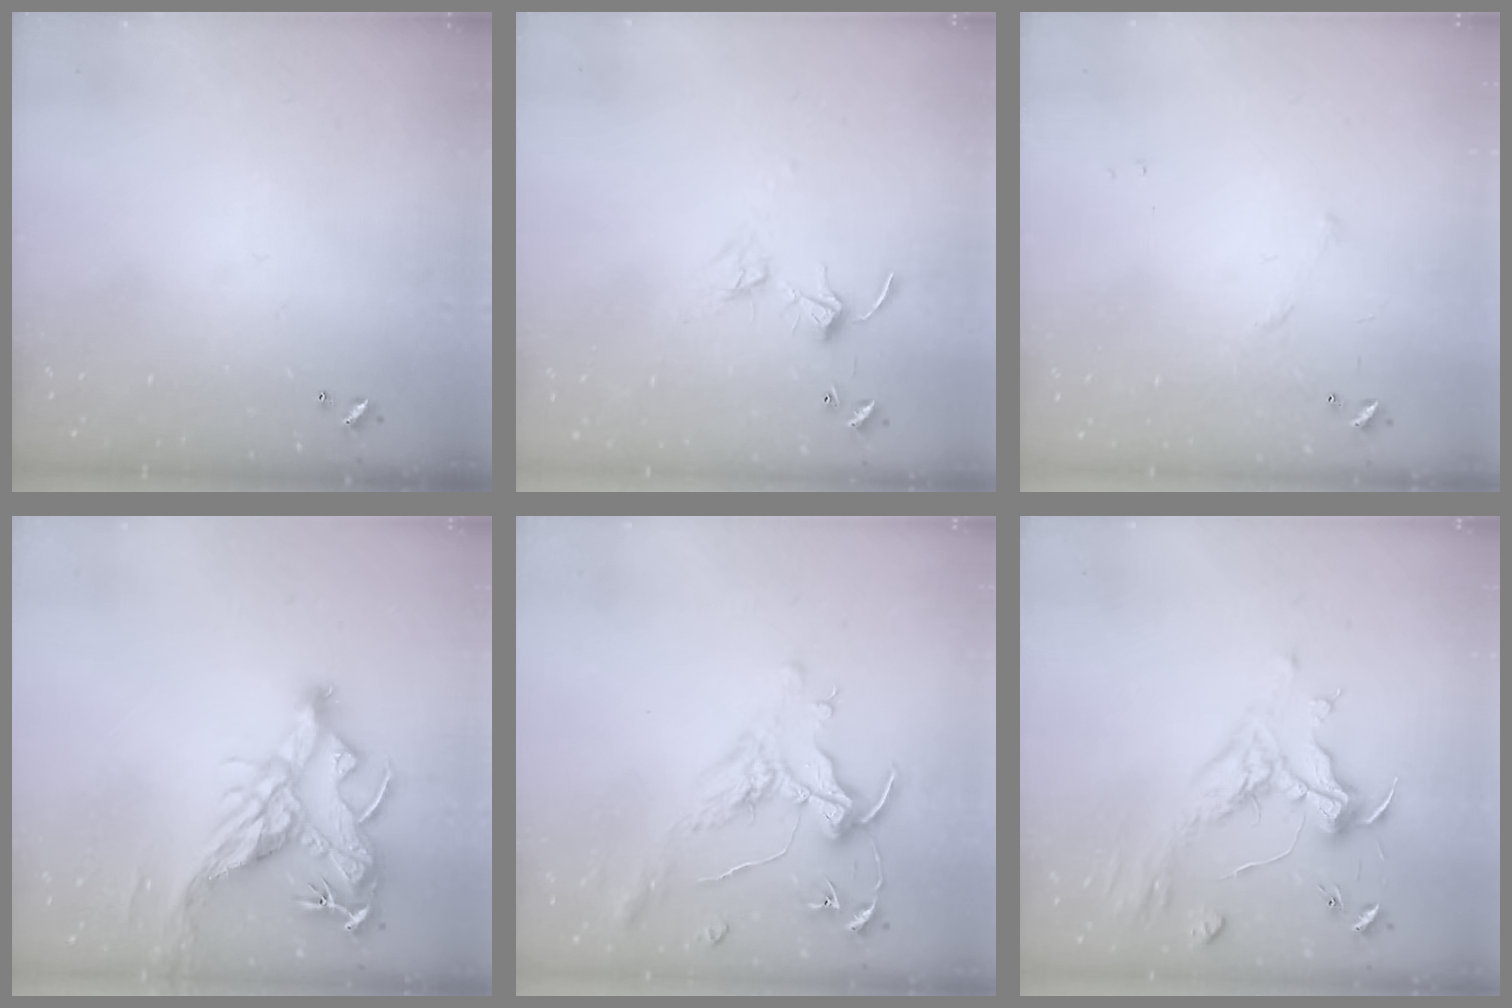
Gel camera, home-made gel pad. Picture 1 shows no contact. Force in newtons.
{"total": 3.1, "press": 3.1, "slide": 0.6}
{"total": 6.8, "press": 6.8, "slide": 0.8}
{"total": 13.3, "press": 13.2, "slide": 2.0}
{"total": 1.5, "press": 1.3, "slide": 0.7}
{"total": 1.1, "press": 0.2, "slide": 1.1}